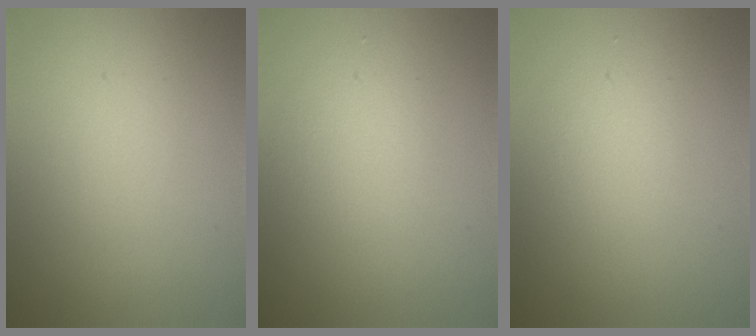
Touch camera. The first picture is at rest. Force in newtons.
{"total": 1.9, "press": 1.9, "slide": 0.1}
{"total": 1.6, "press": 1.6, "slide": 0.1}